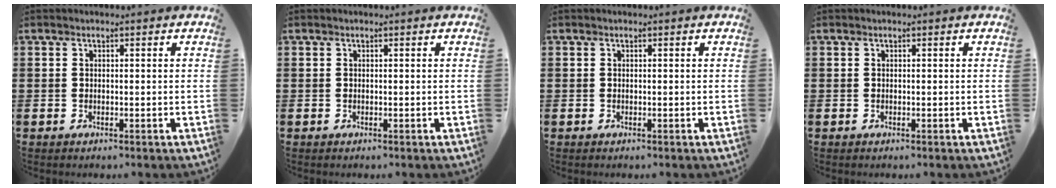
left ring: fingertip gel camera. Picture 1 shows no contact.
{"total": 0.0}
{"total": 0.0}
{"total": 0.0}